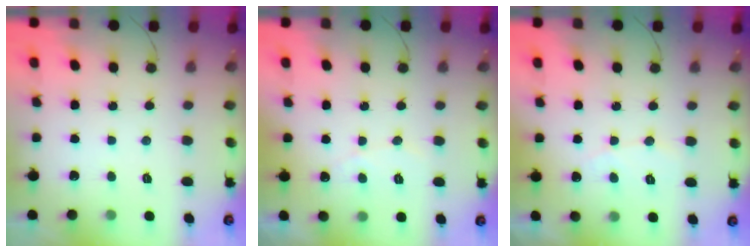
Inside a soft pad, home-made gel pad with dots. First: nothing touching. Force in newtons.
{"total": 4.5, "press": 4.5, "slide": 0.3}
{"total": 4.4, "press": 4.4, "slide": 0.4}